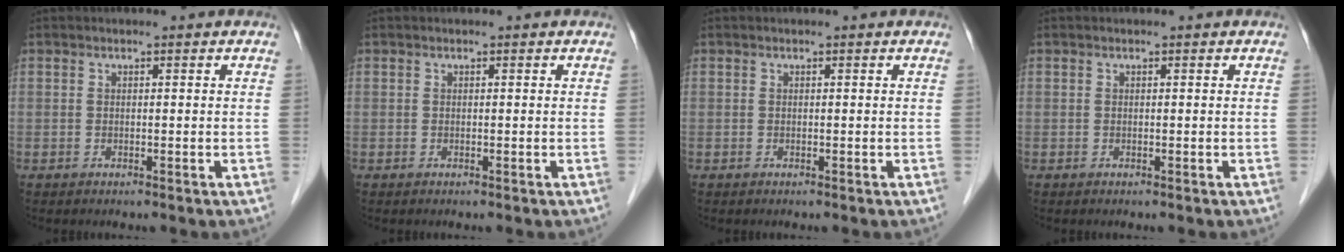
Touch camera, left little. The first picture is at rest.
{"total": 0.0}
{"total": 0.0}
{"total": 0.0}